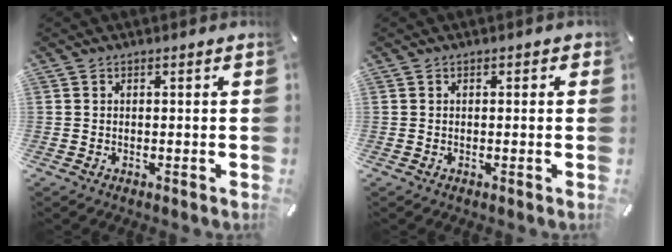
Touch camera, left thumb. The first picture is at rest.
{"total": 0.5, "force": [0.0, 0.5, 0.2], "torque": [0.004, 0.001, -0.004]}